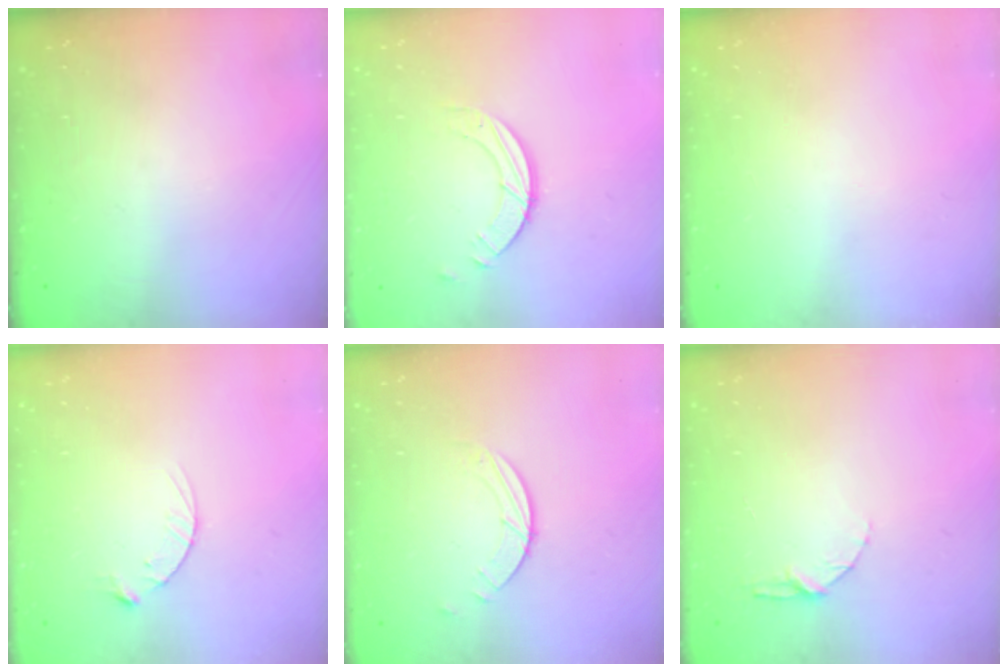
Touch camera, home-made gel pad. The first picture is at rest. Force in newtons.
{"total": 3.4, "press": 3.4, "slide": 0.3}
{"total": 0.0}
{"total": 3.5, "press": 3.5, "slide": 0.4}
{"total": 1.7, "press": 1.7, "slide": 0.2}
{"total": 5.2, "press": 5.2, "slide": 0.6}